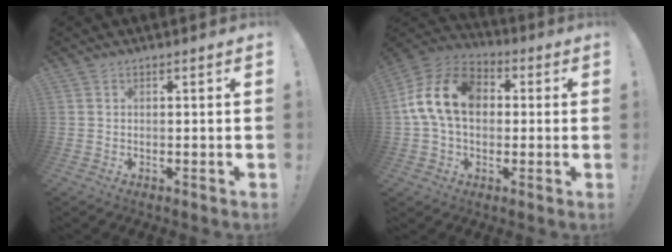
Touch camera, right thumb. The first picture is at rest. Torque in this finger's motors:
{"motor_torque": [1.22, 1.12, 1.00, 0.14, 0.56]}